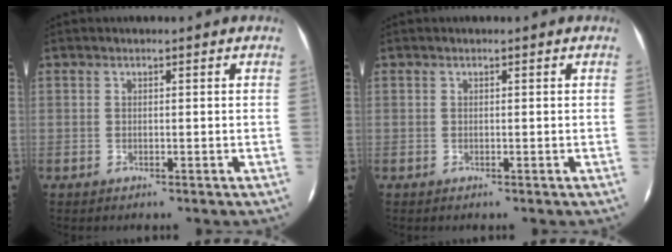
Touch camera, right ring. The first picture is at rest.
{"total": 0.0}